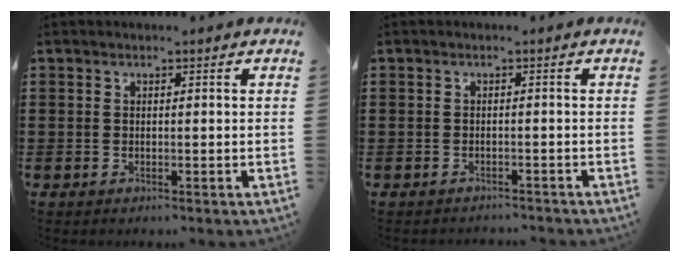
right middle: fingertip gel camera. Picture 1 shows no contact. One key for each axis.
{"total": 1.2, "fx": -1.2, "fy": 0.2, "fz": -0.2, "tx": 0.002, "ty": 0.005, "tz": -0.028}